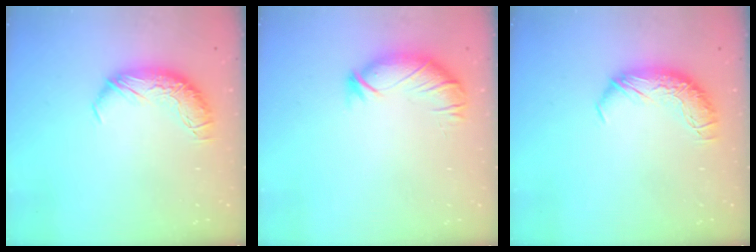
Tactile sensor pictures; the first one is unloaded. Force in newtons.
{"total": 2.9, "press": 2.8, "slide": 0.8}
{"total": 0.0}